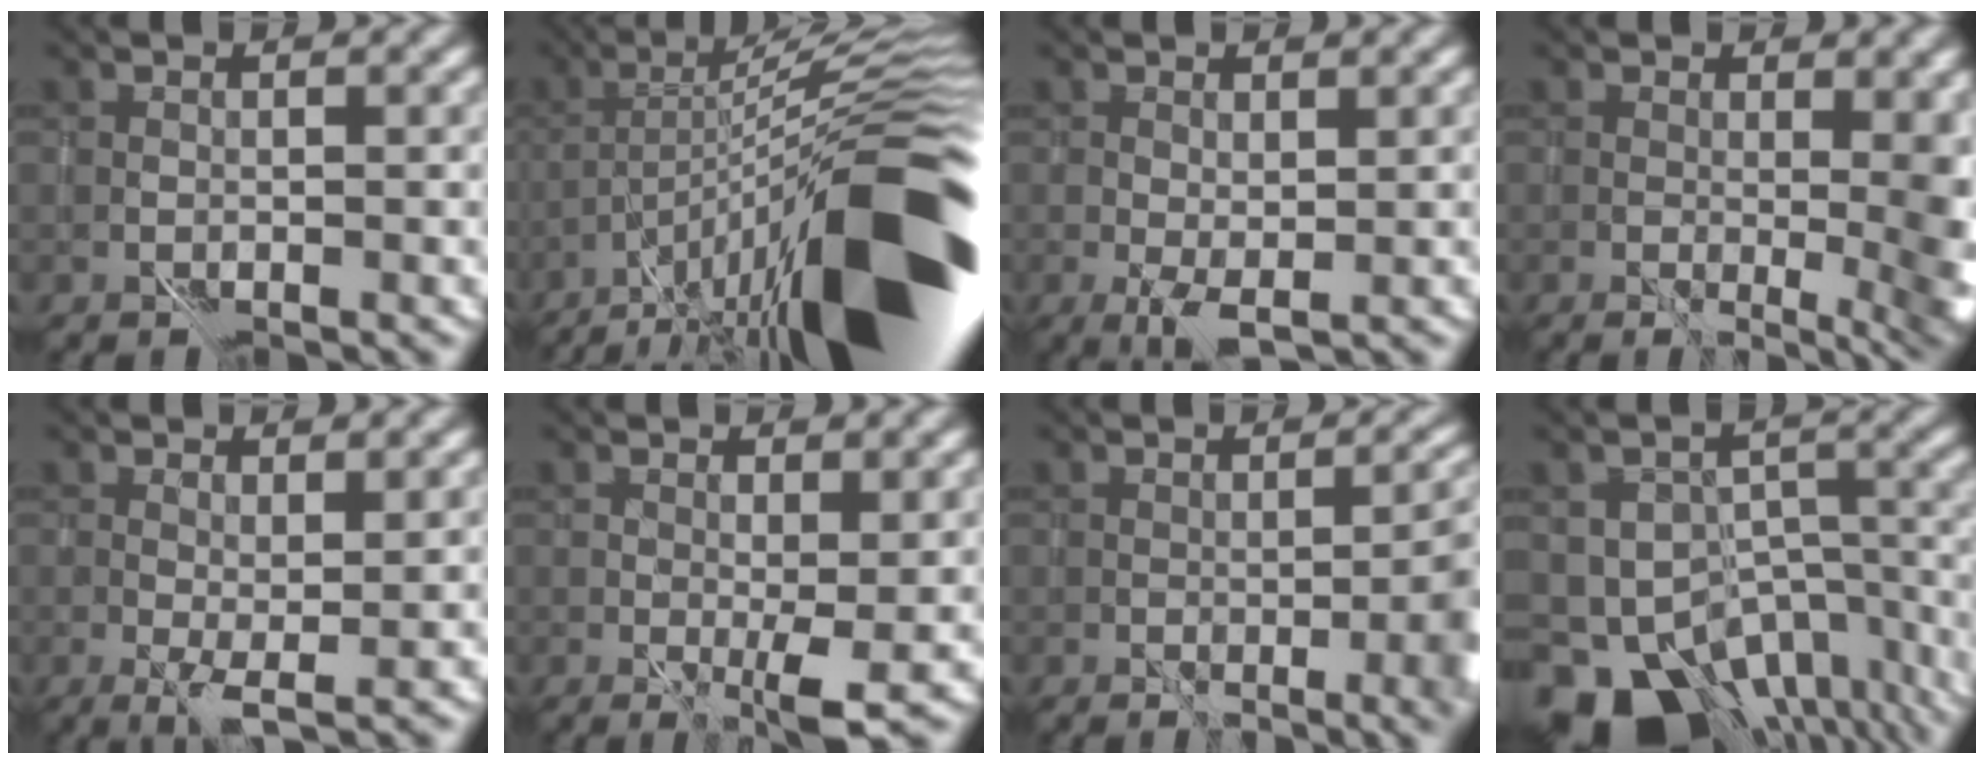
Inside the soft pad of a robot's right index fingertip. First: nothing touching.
{"total": 15.8, "force": [-7.1, 3.1, 13.7], "torque": [-0.202, 0.032, -0.111]}
{"total": 1.6, "force": [0.5, 0.3, 1.4], "torque": [-0.029, 0.002, 0.011]}
{"total": 8.1, "force": [1.0, 3.2, 7.4], "torque": [-0.043, 0.004, 0.027]}
{"total": 1.8, "force": [1.0, 0.0, 1.5], "torque": [-0.030, 0.003, 0.020]}
{"total": 2.3, "force": [0.9, 0.1, 2.1], "torque": [-0.041, 0.000, 0.018]}
{"total": 6.3, "force": [-0.7, 2.1, 6.0], "torque": [-0.055, 0.002, 0.007]}
{"total": 13.6, "force": [-8.2, 8.8, 6.3], "torque": [-0.118, -0.030, -0.074]}